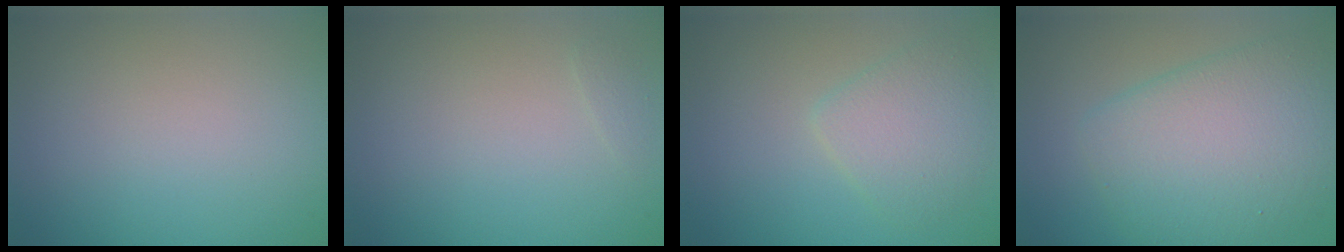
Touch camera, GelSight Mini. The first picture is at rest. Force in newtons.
{"total": 0.5, "press": 0.5, "slide": 0.0}
{"total": 3.0, "press": 3.0, "slide": 0.1}
{"total": 6.8, "press": 6.8, "slide": 0.2}